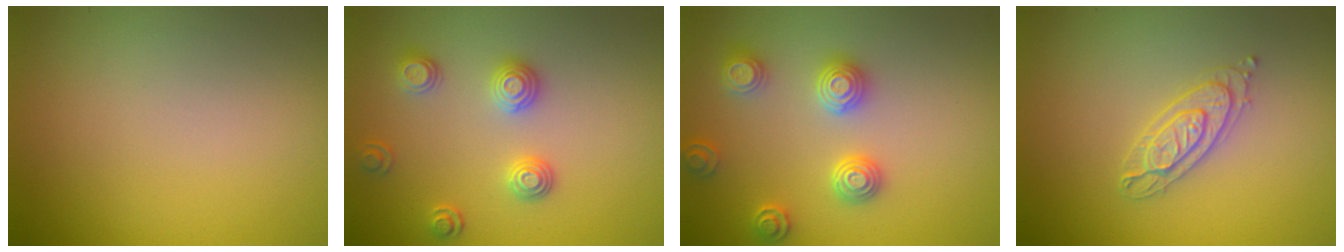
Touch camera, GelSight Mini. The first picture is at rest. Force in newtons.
{"total": 2.7, "press": 2.6, "slide": 0.9}
{"total": 3.5, "press": 3.4, "slide": 0.8}
{"total": 2.3, "press": 2.2, "slide": 0.5}